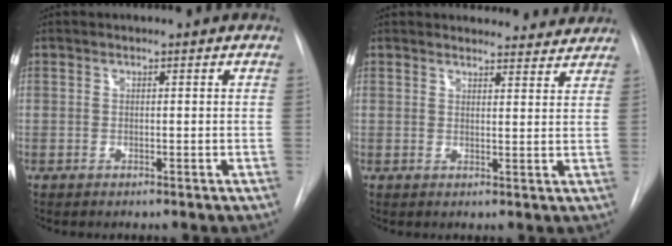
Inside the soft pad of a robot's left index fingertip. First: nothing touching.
{"total": 9.4, "force": [9.1, 2.2, 0.9], "torque": [0.014, -0.004, 0.091]}